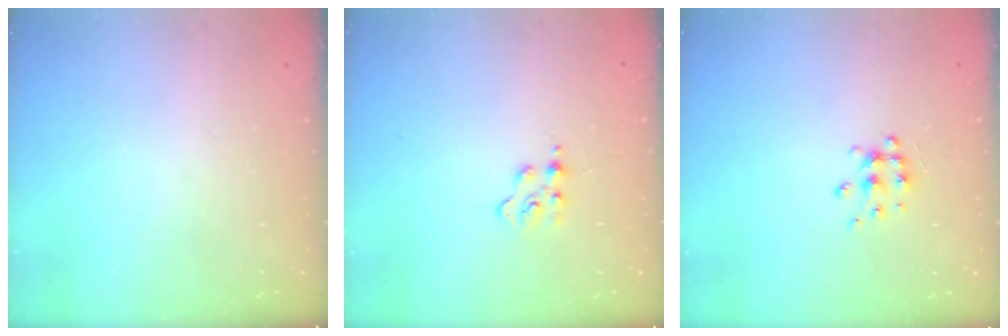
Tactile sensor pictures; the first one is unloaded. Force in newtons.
{"total": 2.4, "press": 2.4, "slide": 0.3}
{"total": 7.0, "press": 7.0, "slide": 0.6}